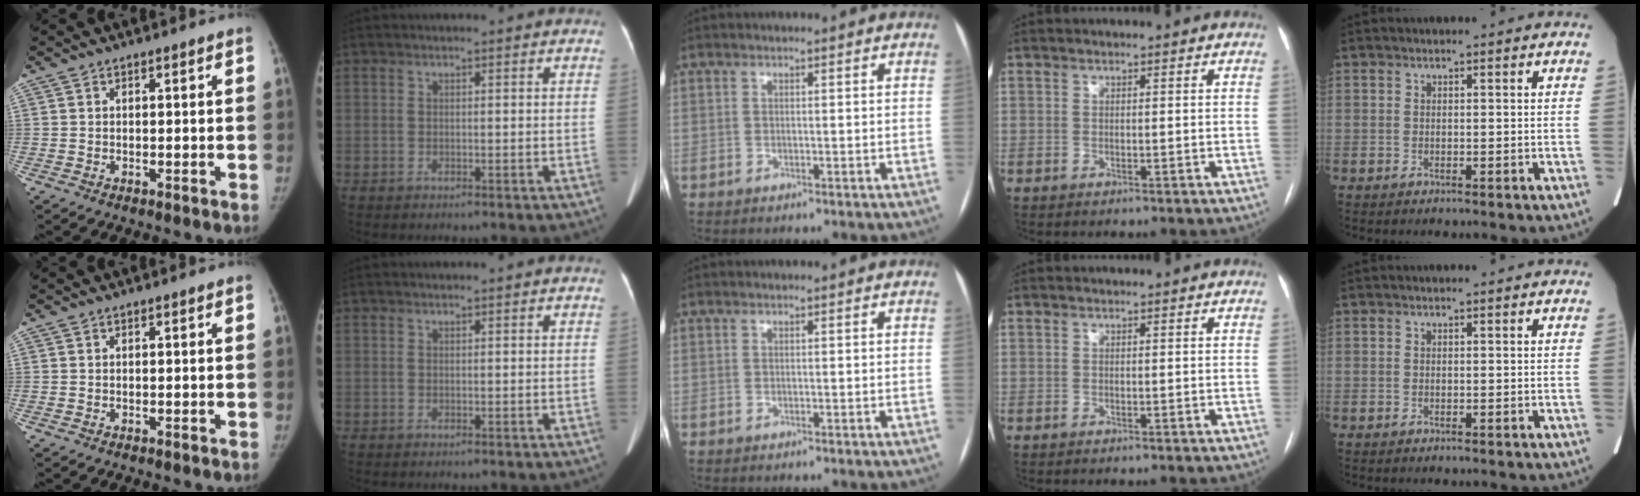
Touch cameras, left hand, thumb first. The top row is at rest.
{}